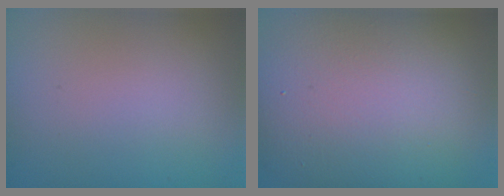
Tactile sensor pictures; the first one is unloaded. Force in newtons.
{"total": 11.7, "press": 11.6, "slide": 0.7}